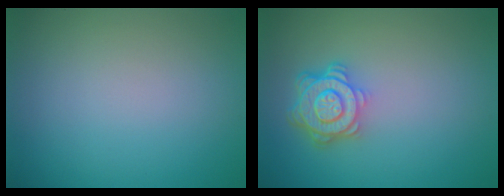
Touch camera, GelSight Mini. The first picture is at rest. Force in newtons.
{"total": 4.8, "press": 3.6, "slide": 3.1}